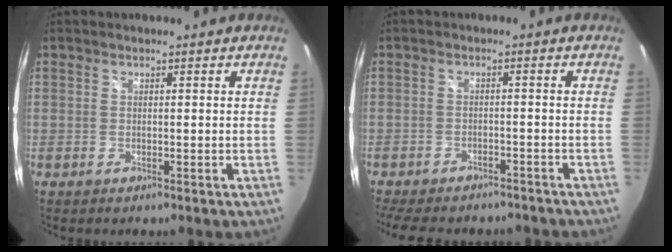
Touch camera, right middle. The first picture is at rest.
{"total": 13.2, "force": [-11.1, 4.6, 5.4], "torque": [-0.122, -0.020, -0.156]}